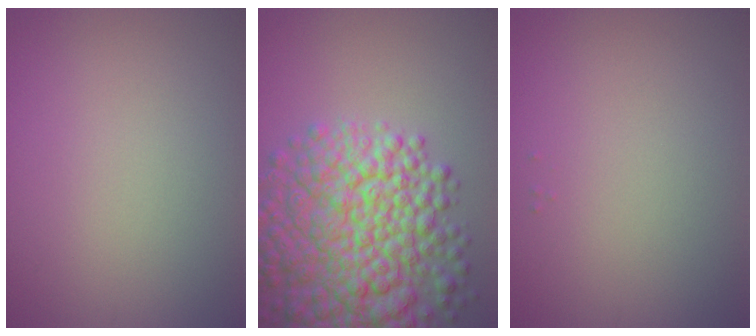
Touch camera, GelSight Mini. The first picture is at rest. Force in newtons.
{"total": 11.2, "press": 11.1, "slide": 0.4}
{"total": 0.0}